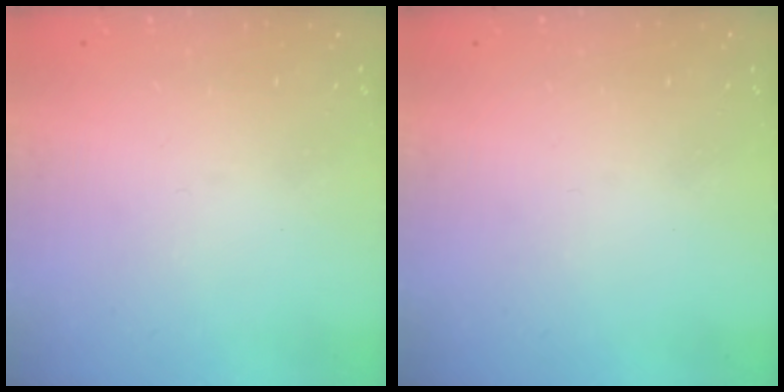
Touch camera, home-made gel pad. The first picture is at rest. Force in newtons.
{"total": 0.0}